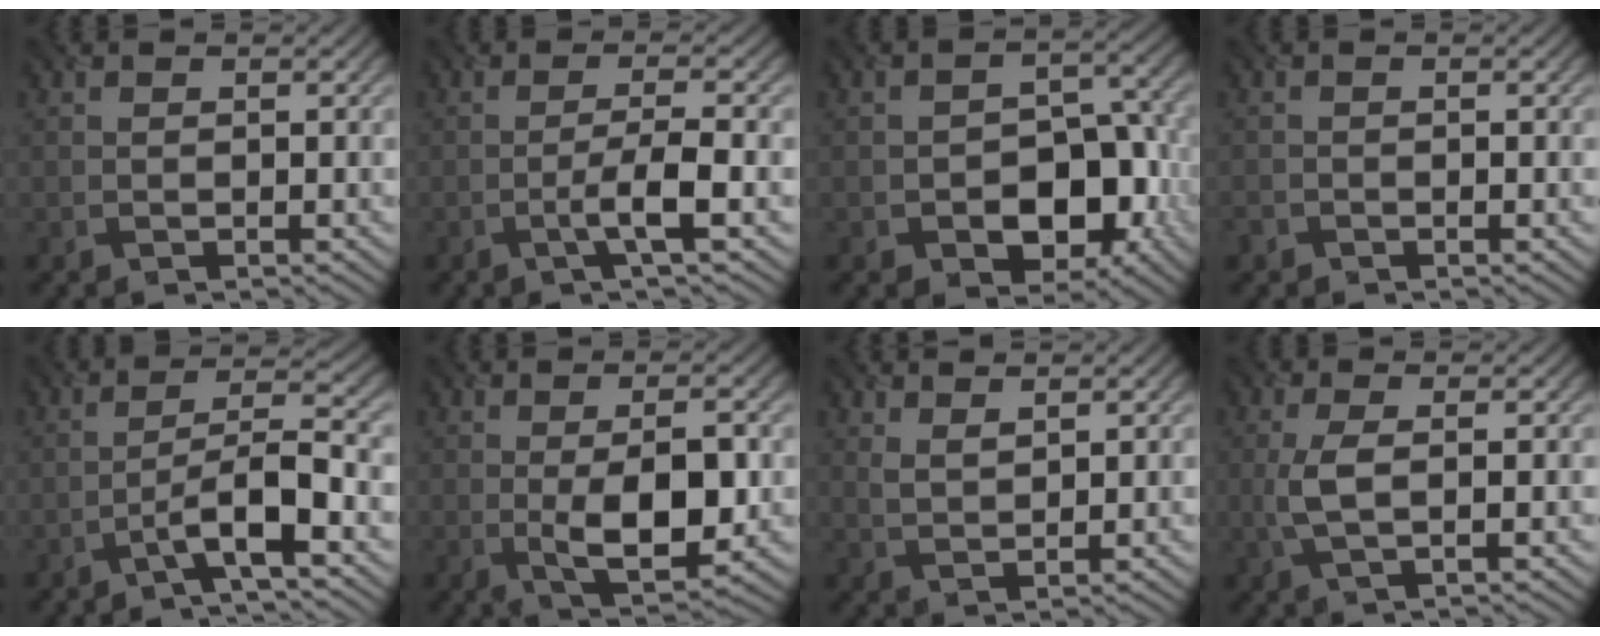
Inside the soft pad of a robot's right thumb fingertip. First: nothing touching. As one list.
[{"total": 3.7, "force": [-1.7, 0.1, 3.3], "torque": [-0.059, 0.012, -0.043]}, {"total": 9.1, "force": [-3.9, 5.9, 5.7], "torque": [-0.071, -0.005, -0.053]}, {"total": 1.0, "force": [-0.8, 0.5, 0.2], "torque": [-0.007, -0.006, -0.016]}, {"total": 6.5, "force": [-3.5, 0.9, 5.3], "torque": [-0.095, 0.015, -0.075]}, {"total": 7.9, "force": [-1.2, 2.9, 7.2], "torque": [-0.125, -0.009, -0.016]}, {"total": 2.1, "force": [1.8, 0.4, 1.0], "torque": [-0.026, -0.003, 0.041]}, {"total": 3.3, "force": [-0.1, 0.9, 3.2], "torque": [-0.082, 0.002, -0.004]}]